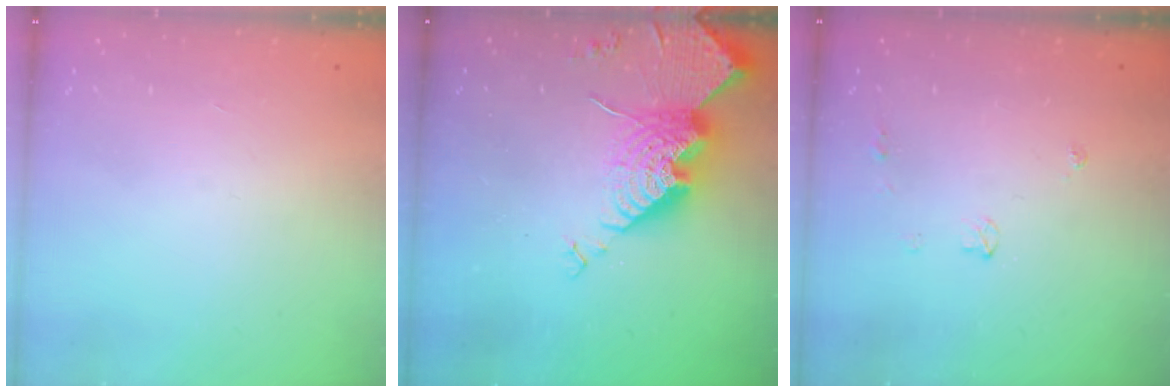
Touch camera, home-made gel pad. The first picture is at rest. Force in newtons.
{"total": 16.7, "press": 16.6, "slide": 1.5}
{"total": 3.7, "press": 3.6, "slide": 0.6}